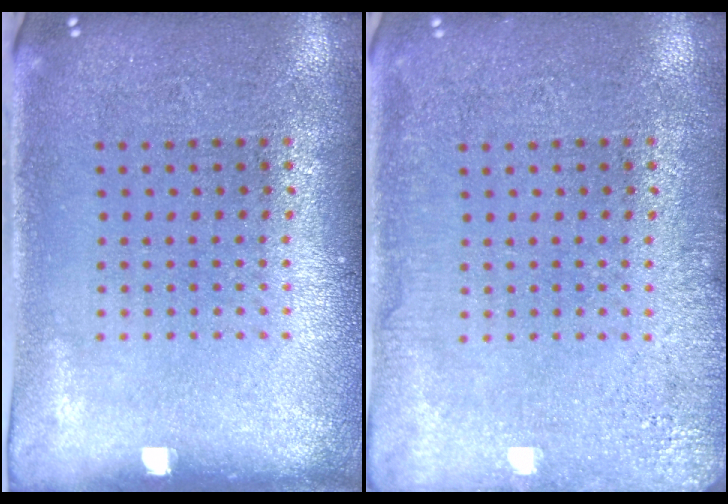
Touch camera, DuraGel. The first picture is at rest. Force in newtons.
{"total": 2.8, "press": 2.8, "slide": 0.3}